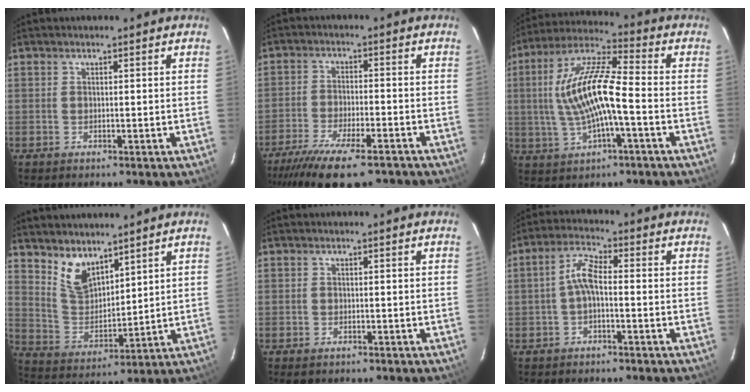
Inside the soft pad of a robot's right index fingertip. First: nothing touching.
{"total": 14.9, "force": [-11.8, 3.7, 8.3], "torque": [-0.175, -0.037, -0.191]}
{"total": 14.0, "force": [-1.3, 3.6, 13.5], "torque": [-0.268, 0.016, -0.026]}
{"total": 8.2, "force": [6.1, 3.9, 3.9], "torque": [-0.072, 0.000, 0.127]}
{"total": 1.2, "force": [-0.7, 0.9, 0.5], "torque": [-0.009, -0.001, -0.012]}
{"total": 4.6, "force": [-1.0, 1.7, 4.2], "torque": [-0.093, 0.019, -0.023]}